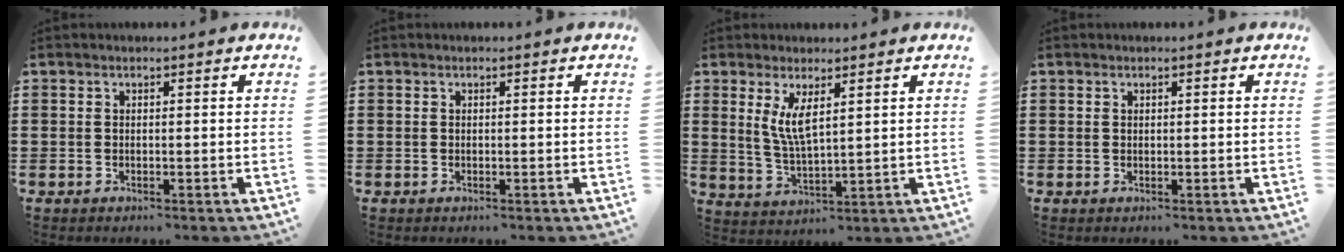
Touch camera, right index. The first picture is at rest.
{"total": 0.0}
{"total": 5.0, "force": [2.2, 1.0, 4.4], "torque": [-0.098, -0.005, 0.036]}
{"total": 0.0}